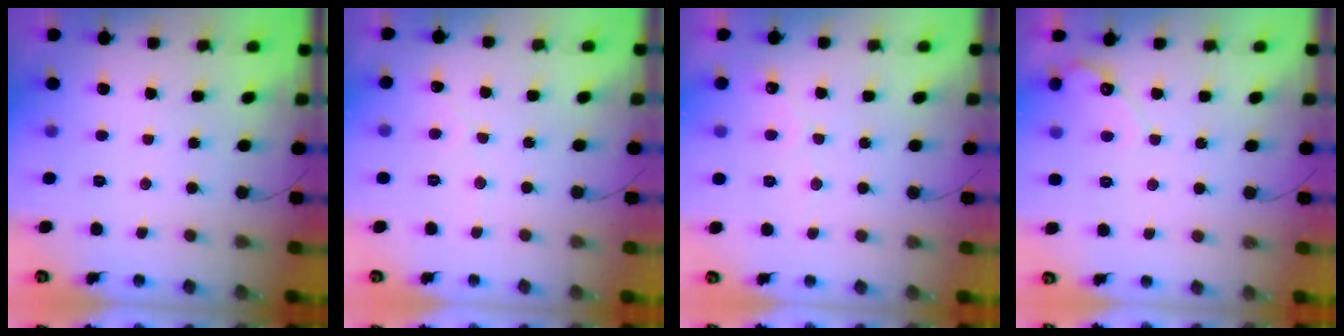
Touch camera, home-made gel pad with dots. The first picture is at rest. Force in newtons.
{"total": 3.0, "press": 2.9, "slide": 0.3}
{"total": 3.1, "press": 3.1, "slide": 0.1}
{"total": 4.3, "press": 4.3, "slide": 0.3}